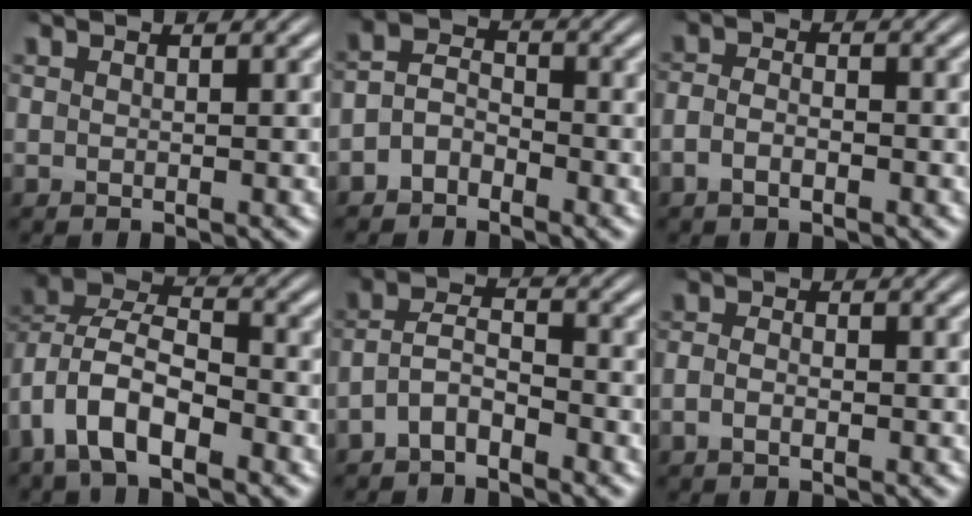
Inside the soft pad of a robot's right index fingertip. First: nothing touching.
{"total": 4.2, "force": [-1.9, 3.4, 1.5], "torque": [-0.026, -0.006, -0.041]}
{"total": 2.1, "force": [-1.3, 1.1, 1.3], "torque": [-0.032, -0.002, -0.025]}
{"total": 7.6, "force": [0.2, 5.9, 4.8], "torque": [-0.105, 0.003, -0.015]}
{"total": 4.4, "force": [-2.4, 3.1, 2.1], "torque": [-0.047, -0.011, -0.045]}
{"total": 1.4, "force": [-0.8, 0.7, 0.9], "torque": [-0.025, -0.001, -0.016]}